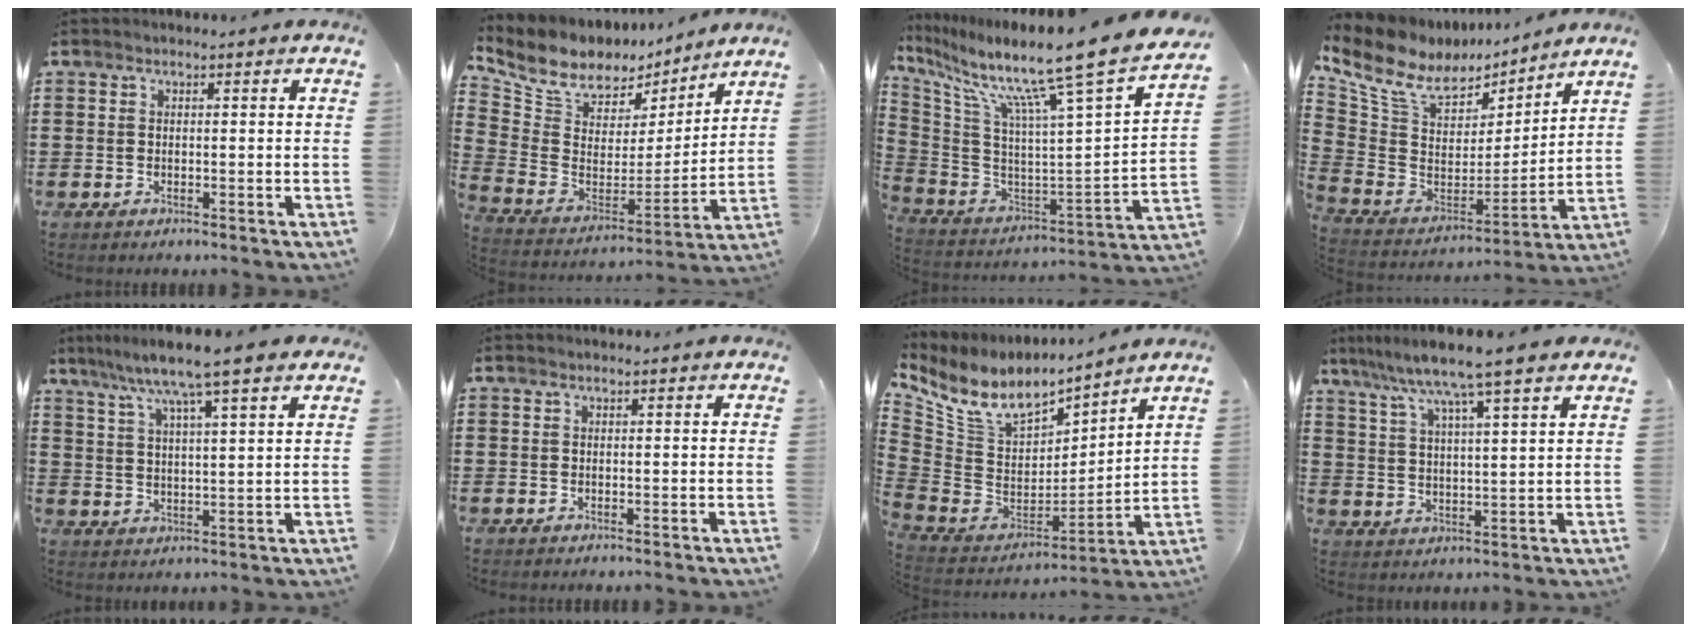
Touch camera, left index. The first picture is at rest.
{"total": 8.0, "force": [6.4, 4.4, 2.1], "torque": [-0.086, -0.038, 0.116]}
{"total": 11.9, "force": [9.1, -0.7, 7.6], "torque": [-0.151, -0.086, 0.128]}
{"total": 9.9, "force": [7.0, 5.4, 4.4], "torque": [-0.126, -0.037, 0.127]}
{"total": 7.9, "force": [6.2, -0.1, 4.9], "torque": [-0.115, -0.021, 0.106]}
{"total": 0.0}
{"total": 8.9, "force": [6.3, 4.4, 4.4], "torque": [-0.122, -0.039, 0.113]}
{"total": 7.1, "force": [5.8, -0.8, 4.0], "torque": [-0.100, -0.033, 0.095]}